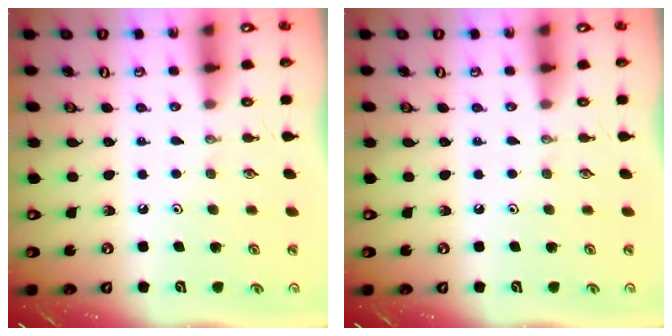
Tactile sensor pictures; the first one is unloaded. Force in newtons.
{"total": 0.0}